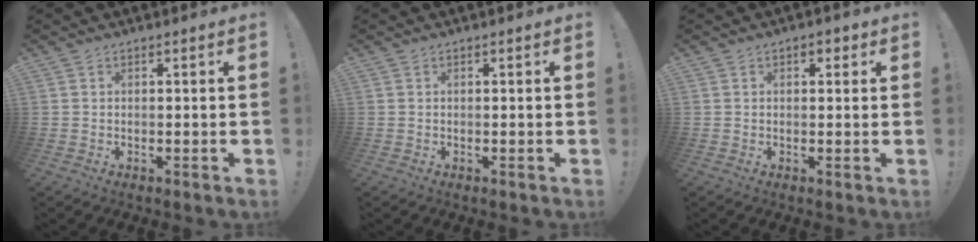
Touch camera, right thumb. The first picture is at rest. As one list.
[{"total": 0.0}, {"total": 2.0, "force": [0.5, 1.4, 1.4], "torque": [-0.010, 0.000, 0.005]}]